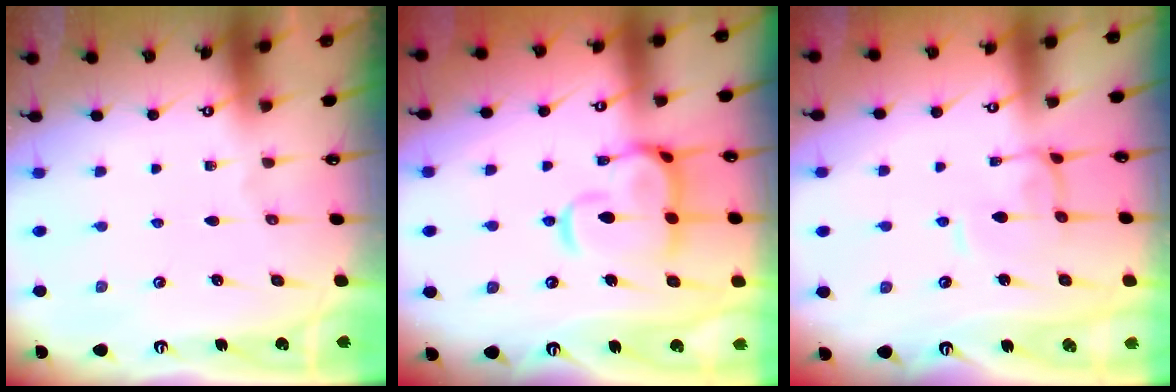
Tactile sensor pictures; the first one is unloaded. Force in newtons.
{"total": 7.0, "press": 6.8, "slide": 1.3}
{"total": 0.7, "press": 0.5, "slide": 0.4}